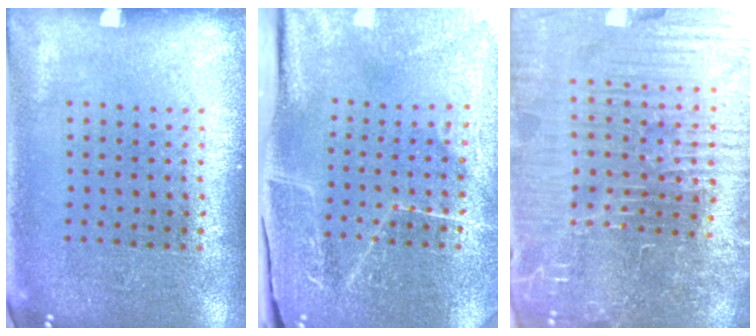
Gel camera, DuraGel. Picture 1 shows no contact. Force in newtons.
{"total": 3.9, "press": 3.8, "slide": 0.7}
{"total": 7.3, "press": 6.5, "slide": 3.4}